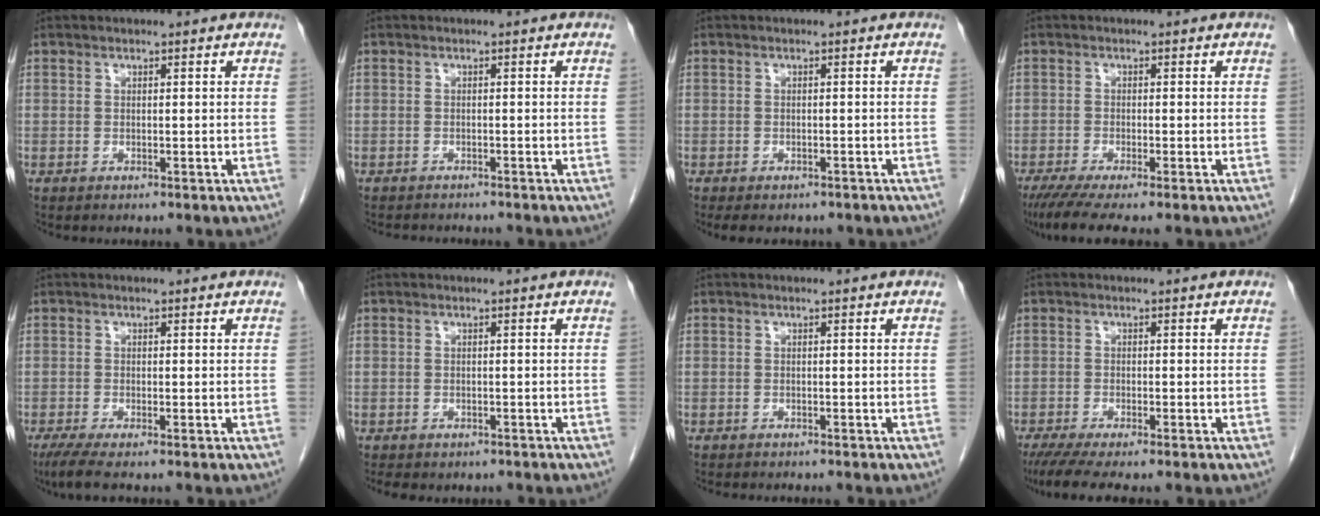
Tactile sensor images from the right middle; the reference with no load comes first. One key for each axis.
{"total": 4.1, "fx": -3.8, "fy": 0.9, "fz": 1.3, "tx": -0.018, "ty": -0.007, "tz": -0.049}
{"total": 6.7, "fx": -5.4, "fy": 2.8, "fz": 2.7, "tx": -0.029, "ty": 0.000, "tz": -0.059}
{"total": 6.2, "fx": -4.7, "fy": 0.1, "fz": 3.9, "tx": -0.059, "ty": -0.016, "tz": -0.079}
{"total": 3.4, "fx": -2.4, "fy": 0.1, "fz": 2.4, "tx": -0.048, "ty": -0.011, "tz": -0.047}
{"total": 4.8, "fx": -4.0, "fy": 2.1, "fz": 1.8, "tx": -0.024, "ty": -0.002, "tz": -0.046}
{"total": 4.0, "fx": -3.5, "fy": 0.8, "fz": 1.8, "tx": -0.026, "ty": -0.008, "tz": -0.041}
{"total": 6.8, "fx": -5.6, "fy": 0.4, "fz": 4.0, "tx": -0.056, "ty": -0.015, "tz": -0.089}